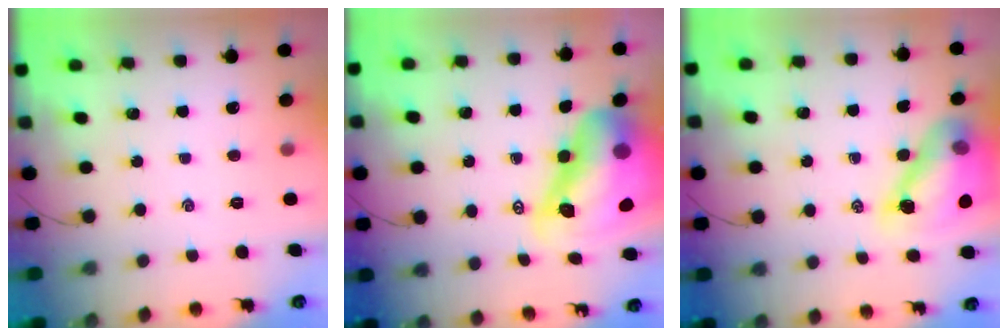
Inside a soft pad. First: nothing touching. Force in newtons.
{"total": 19.3, "press": 18.4, "slide": 5.6}
{"total": 14.7, "press": 14.1, "slide": 4.1}